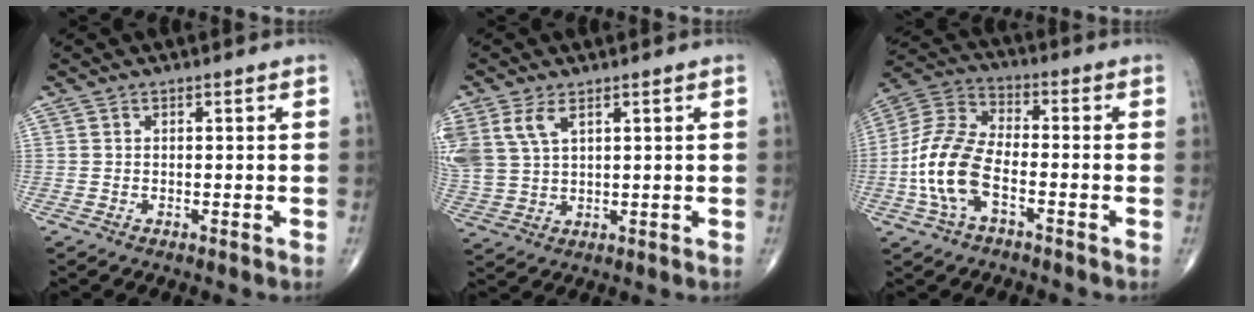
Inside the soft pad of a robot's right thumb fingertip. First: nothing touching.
{"total": 8.0, "force": [3.8, 4.4, 5.5], "torque": [-0.130, -0.001, 0.088]}
{"total": 12.9, "force": [-4.0, 6.4, 10.5], "torque": [-0.222, 0.033, -0.082]}